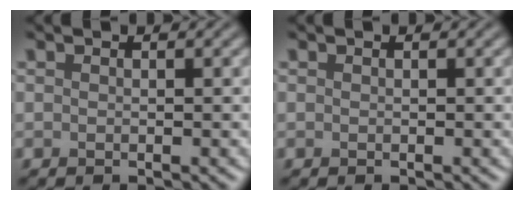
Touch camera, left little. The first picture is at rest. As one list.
[{"total": 0.0}]